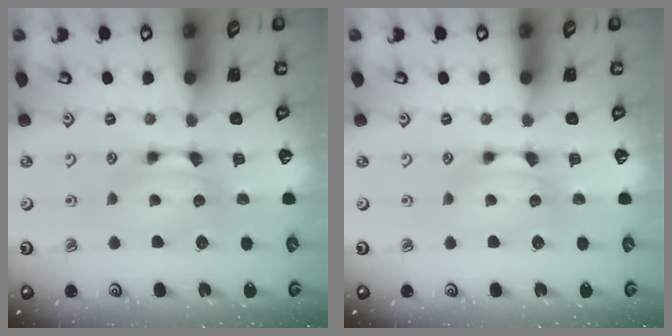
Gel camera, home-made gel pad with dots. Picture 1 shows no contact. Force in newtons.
{"total": 0.0}